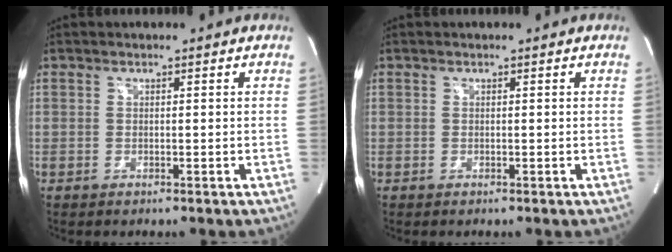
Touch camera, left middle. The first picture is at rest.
{"total": 0.0}